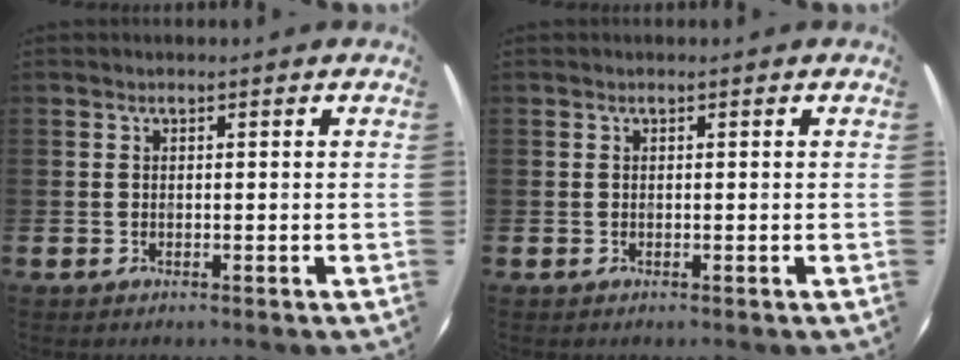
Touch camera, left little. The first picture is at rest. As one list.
[{"total": 0.0}]